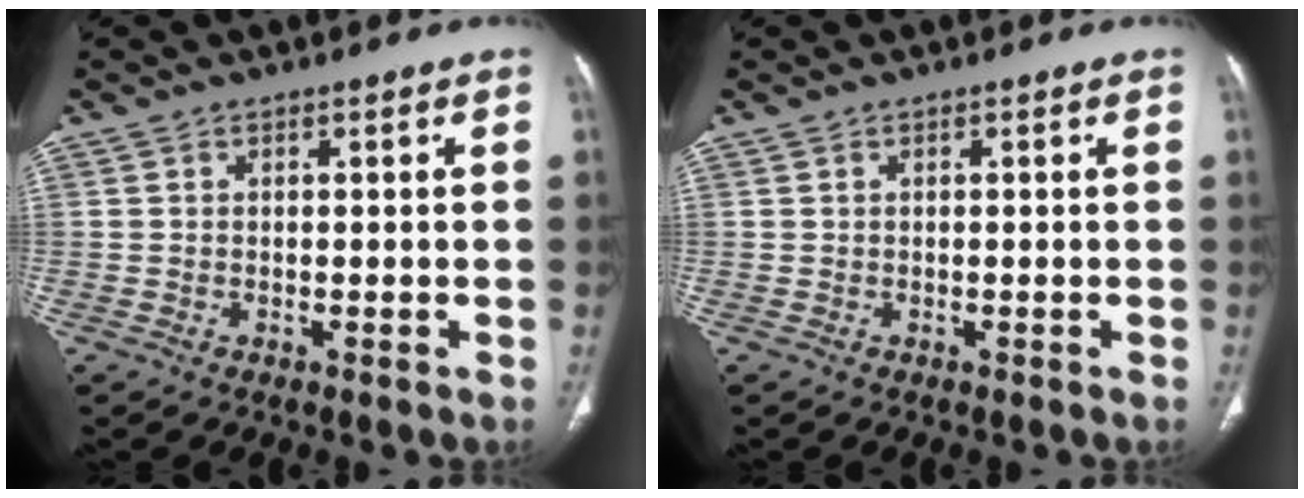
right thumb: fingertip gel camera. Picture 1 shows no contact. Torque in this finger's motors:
{"motor_torque": [-0.08, 0.08, -0.30, 0.25, -0.01]}